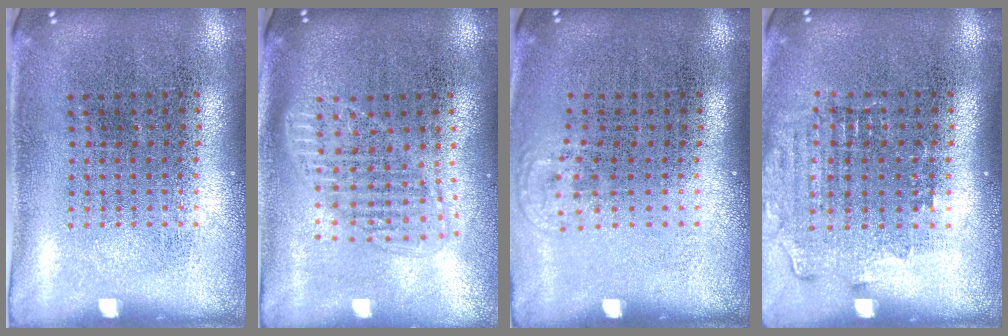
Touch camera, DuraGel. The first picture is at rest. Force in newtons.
{"total": 1.5, "press": 1.3, "slide": 0.8}
{"total": 0.6, "press": 0.5, "slide": 0.4}
{"total": 1.5, "press": 1.3, "slide": 0.7}